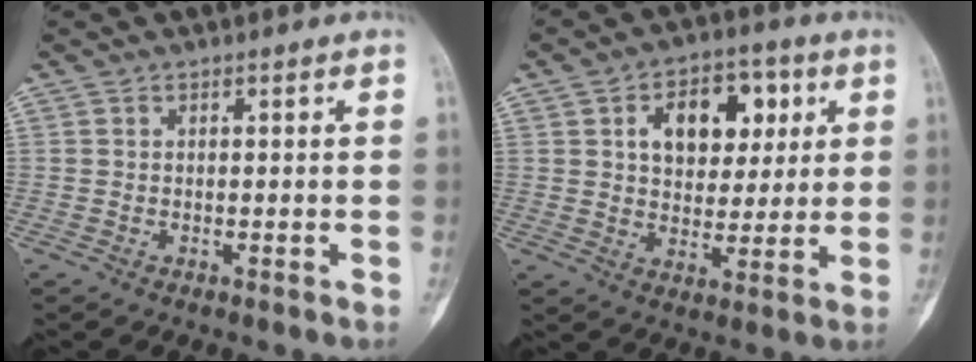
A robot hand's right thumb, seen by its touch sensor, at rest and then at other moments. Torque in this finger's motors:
{"motor_torque": [1.05, 1.84, 1.05, 0.58, 0.04]}